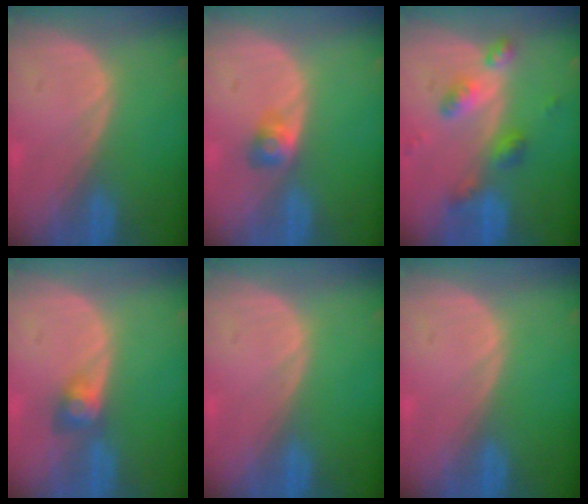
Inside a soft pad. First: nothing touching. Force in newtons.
{"total": 2.6, "press": 2.4, "slide": 0.9}
{"total": 6.2, "press": 5.4, "slide": 3.0}
{"total": 3.0, "press": 2.6, "slide": 1.4}
{"total": 0.0}
{"total": 0.0}